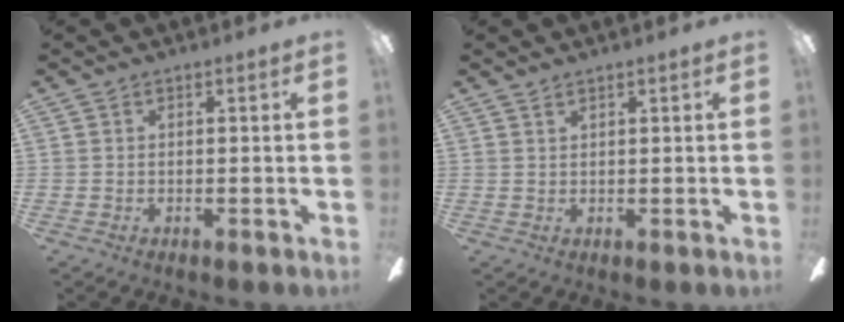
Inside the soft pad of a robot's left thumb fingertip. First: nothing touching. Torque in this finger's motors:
{"motor_torque": [-0.04, 0.05, -0.02, 0.00, -0.02]}